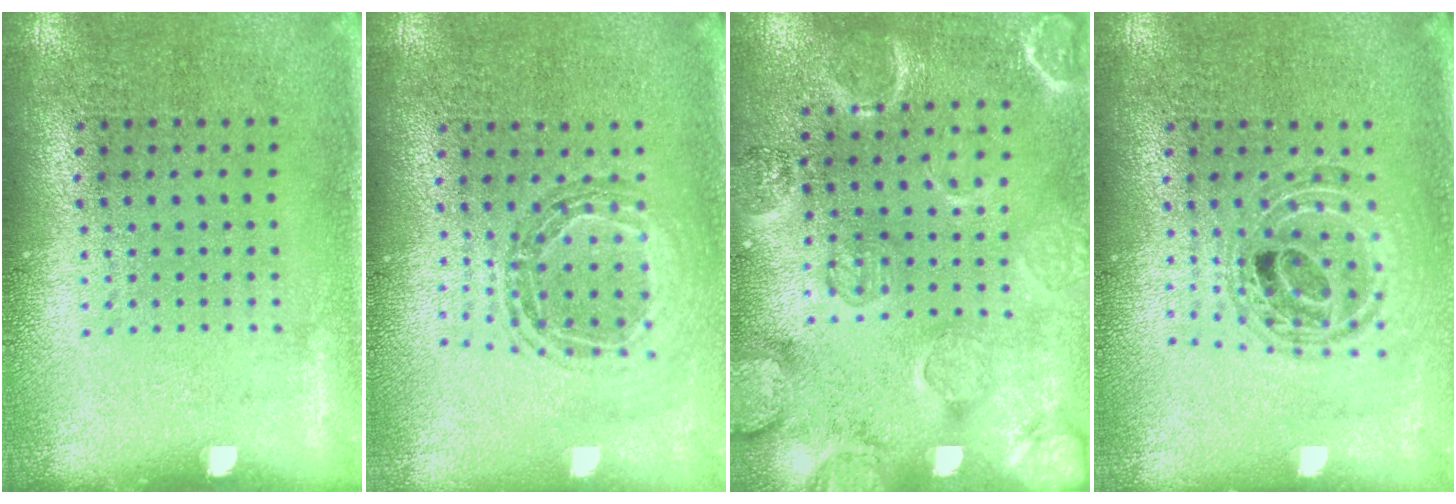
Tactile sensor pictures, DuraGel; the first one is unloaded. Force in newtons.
{"total": 0.9, "press": 0.9, "slide": 0.0}
{"total": 2.3, "press": 2.1, "slide": 0.9}
{"total": 0.9, "press": 0.9, "slide": 0.2}